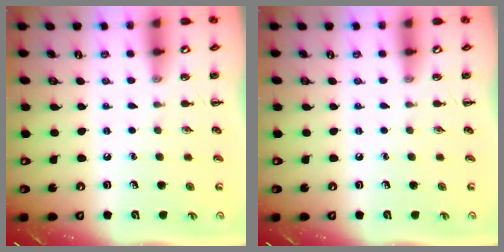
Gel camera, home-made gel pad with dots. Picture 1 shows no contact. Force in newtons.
{"total": 0.0}